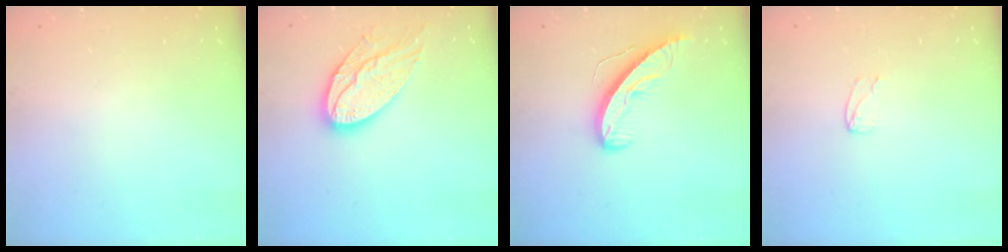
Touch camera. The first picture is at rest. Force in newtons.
{"total": 15.6, "press": 15.6, "slide": 1.2}
{"total": 8.4, "press": 8.3, "slide": 0.8}
{"total": 2.4, "press": 2.4, "slide": 0.2}